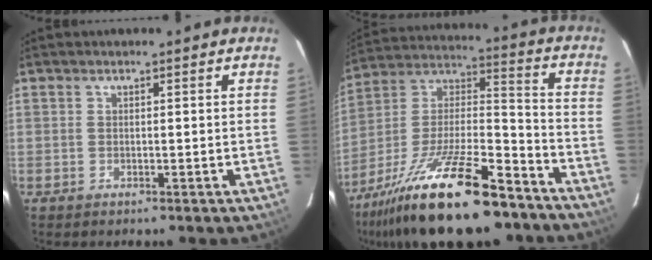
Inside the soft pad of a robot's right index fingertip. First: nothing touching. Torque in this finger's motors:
{"motor_torque": [1.13, -1.01, 1.05, 0.21]}